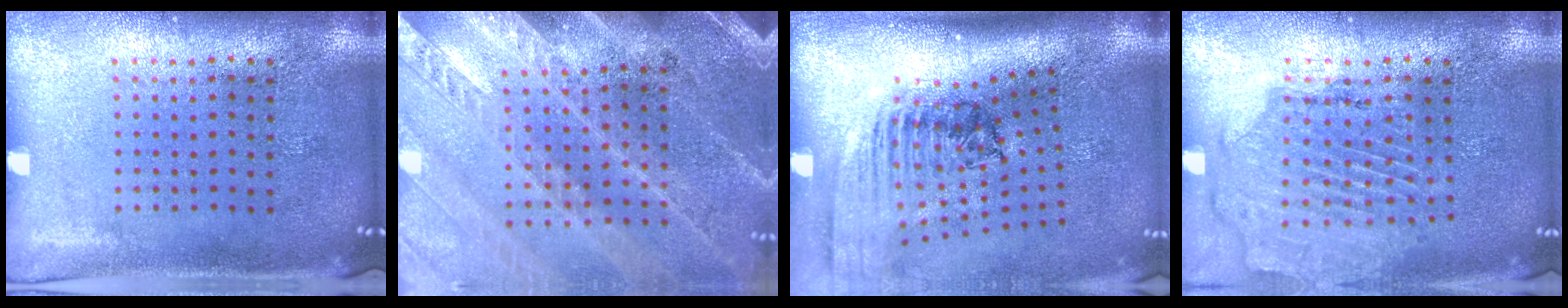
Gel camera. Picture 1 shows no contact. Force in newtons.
{"total": 3.3, "press": 2.8, "slide": 1.7}
{"total": 2.5, "press": 1.8, "slide": 1.7}
{"total": 1.6, "press": 1.5, "slide": 0.3}